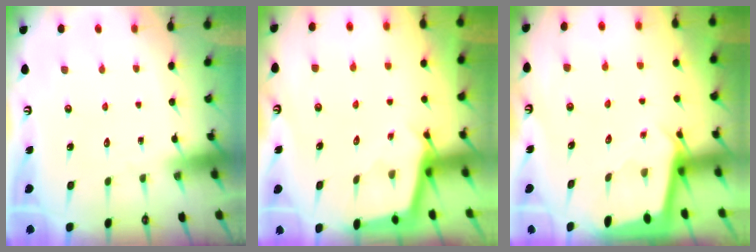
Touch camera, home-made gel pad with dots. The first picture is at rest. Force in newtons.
{"total": 2.5, "press": 2.5, "slide": 0.1}
{"total": 2.1, "press": 2.1, "slide": 0.1}